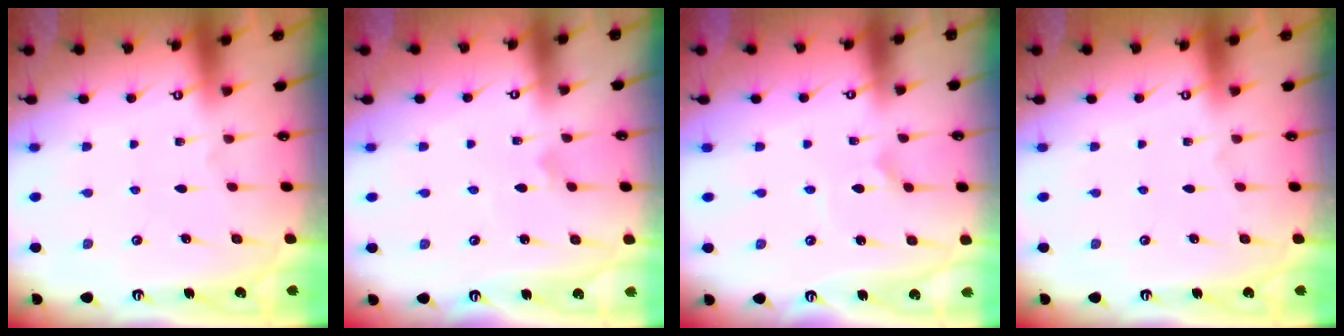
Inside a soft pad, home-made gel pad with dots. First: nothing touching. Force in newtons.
{"total": 1.9, "press": 1.9, "slide": 0.1}
{"total": 1.6, "press": 1.6, "slide": 0.1}
{"total": 0.0}